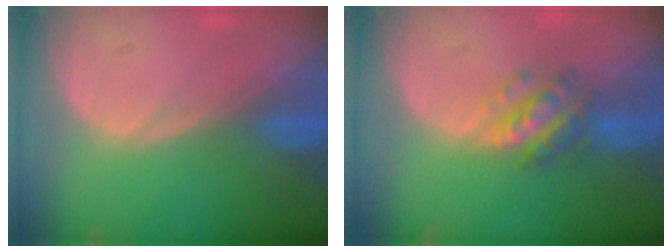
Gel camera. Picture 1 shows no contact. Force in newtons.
{"total": 5.7, "press": 5.1, "slide": 2.6}